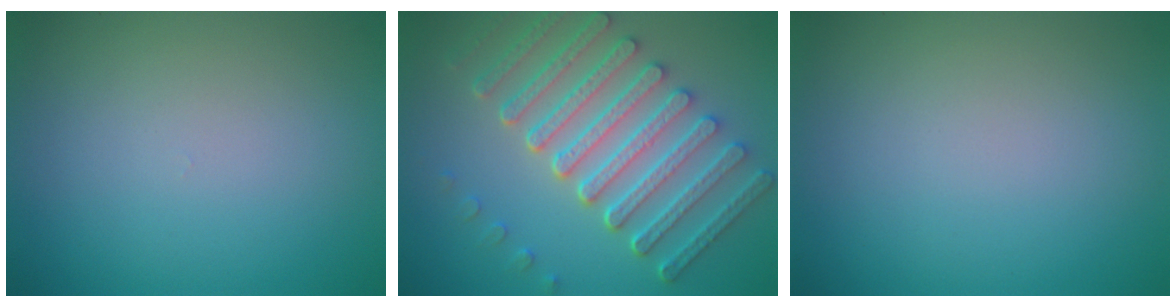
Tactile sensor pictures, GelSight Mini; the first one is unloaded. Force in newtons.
{"total": 7.9, "press": 6.1, "slide": 5.0}
{"total": 0.0}